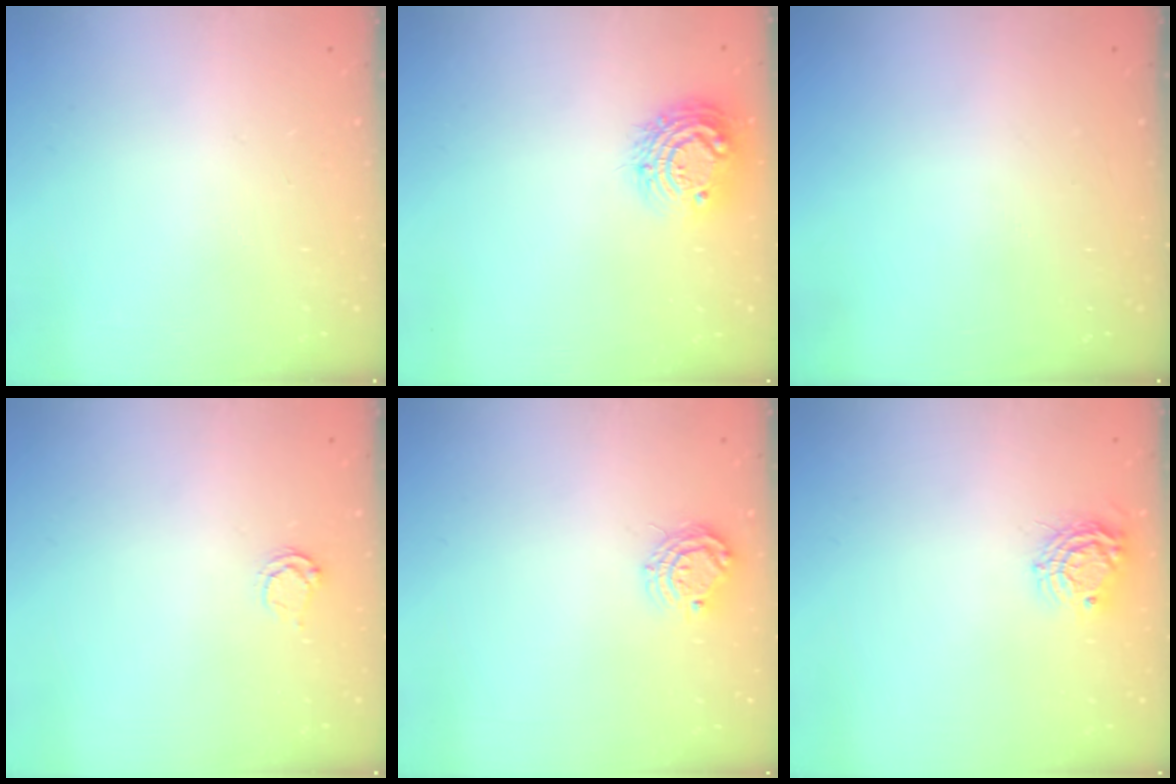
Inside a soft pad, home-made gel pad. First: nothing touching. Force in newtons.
{"total": 11.6, "press": 11.6, "slide": 0.8}
{"total": 0.0}
{"total": 3.2, "press": 3.1, "slide": 0.5}
{"total": 7.7, "press": 7.7, "slide": 0.4}
{"total": 8.8, "press": 8.8, "slide": 0.4}